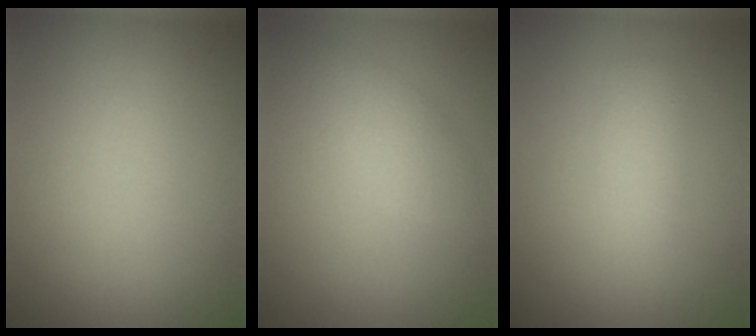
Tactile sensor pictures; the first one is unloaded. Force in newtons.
{"total": 3.1, "press": 3.1, "slide": 0.1}
{"total": 1.7, "press": 1.7, "slide": 0.1}